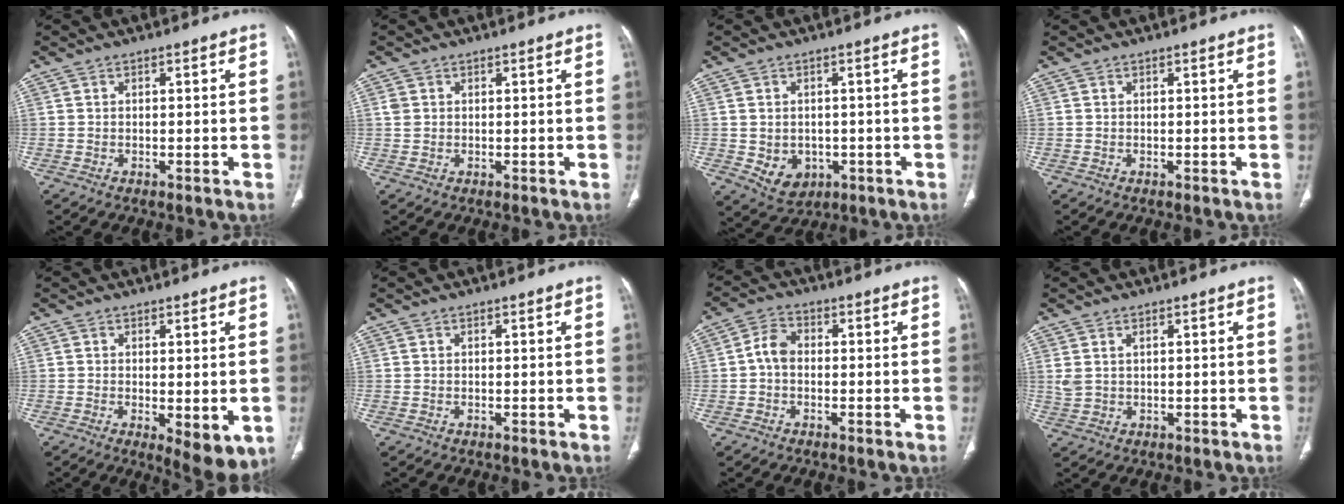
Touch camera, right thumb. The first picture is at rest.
{"total": 1.4, "force": [0.4, 1.2, 0.7], "torque": [-0.010, 0.002, 0.010]}
{"total": 6.4, "force": [-1.4, 5.3, 3.4], "torque": [-0.040, 0.006, -0.002]}
{"total": 0.0}
{"total": 6.8, "force": [-1.4, 2.4, 6.2], "torque": [-0.087, -0.023, -0.013]}
{"total": 0.0}
{"total": 4.2, "force": [-0.4, 3.0, 2.9], "torque": [-0.047, 0.014, -0.017]}
{"total": 3.0, "force": [1.0, 1.8, 2.2], "torque": [-0.054, 0.004, 0.030]}